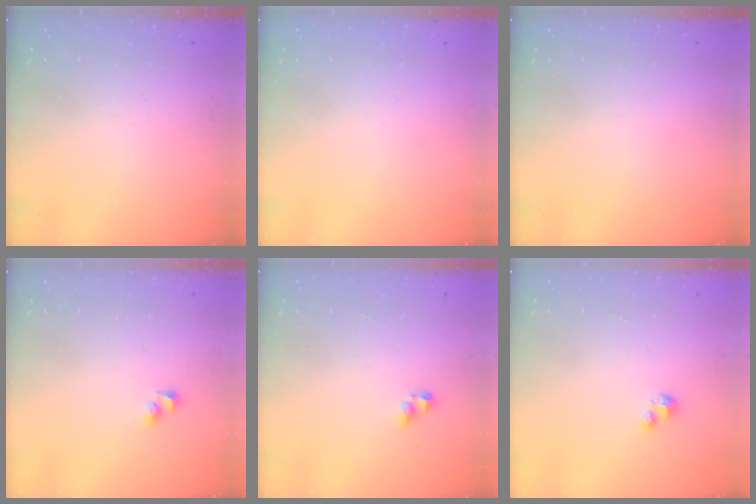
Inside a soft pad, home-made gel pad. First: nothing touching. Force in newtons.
{"total": 0.0}
{"total": 0.0}
{"total": 2.7, "press": 2.4, "slide": 1.1}
{"total": 3.7, "press": 3.7, "slide": 0.6}
{"total": 2.0, "press": 2.0, "slide": 0.2}